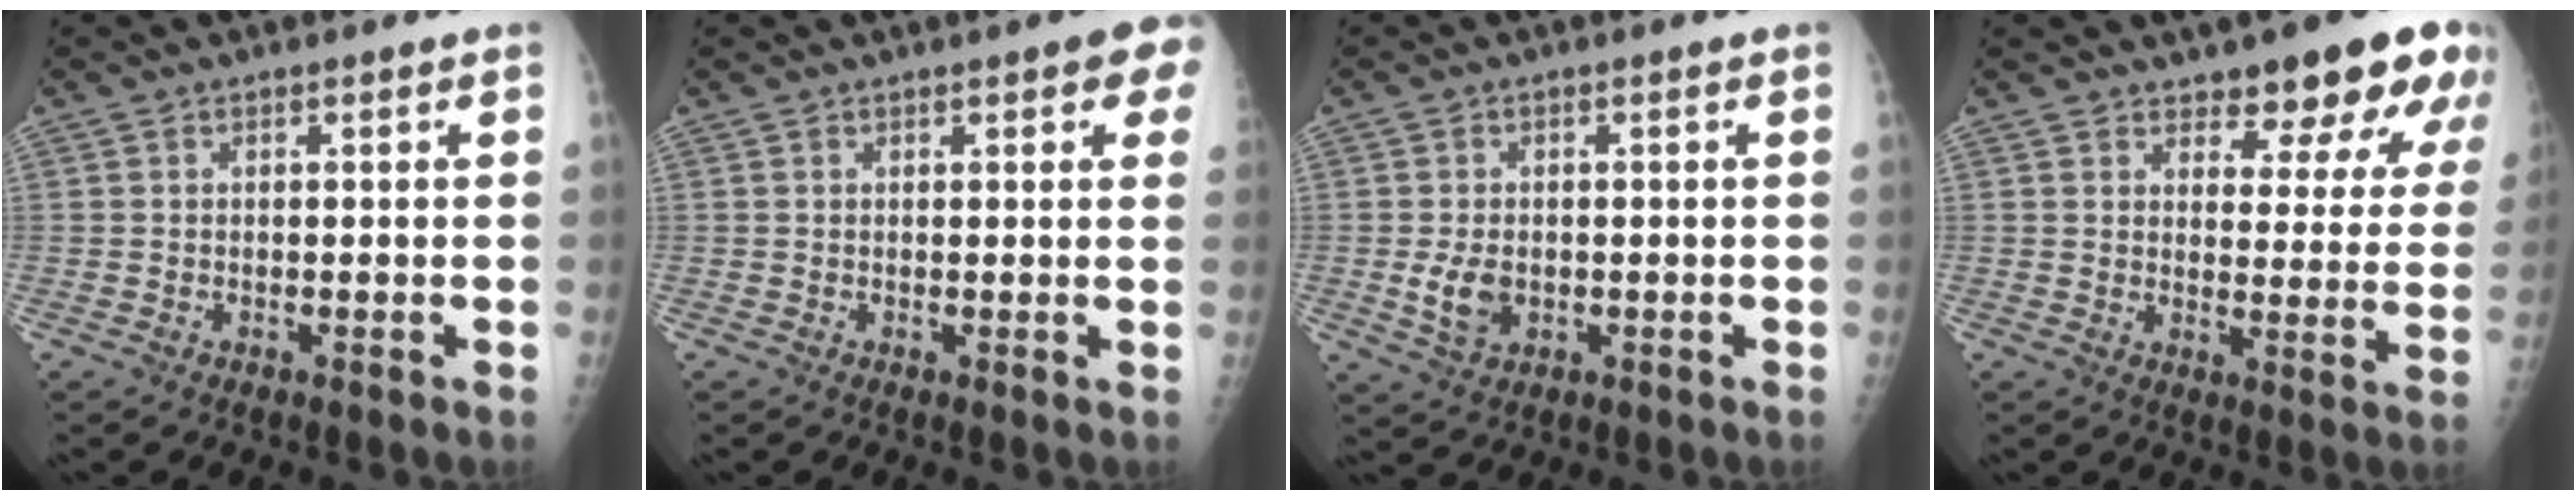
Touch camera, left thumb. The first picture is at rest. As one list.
[{"total": 5.3, "force": [2.4, 1.6, 4.4], "torque": [-0.035, -0.001, 0.022]}, {"total": 4.6, "force": [-0.6, 3.2, 3.3], "torque": [-0.056, -0.005, -0.004]}, {"total": 13.4, "force": [9.6, 4.9, 7.9], "torque": [-0.054, -0.057, 0.116]}]